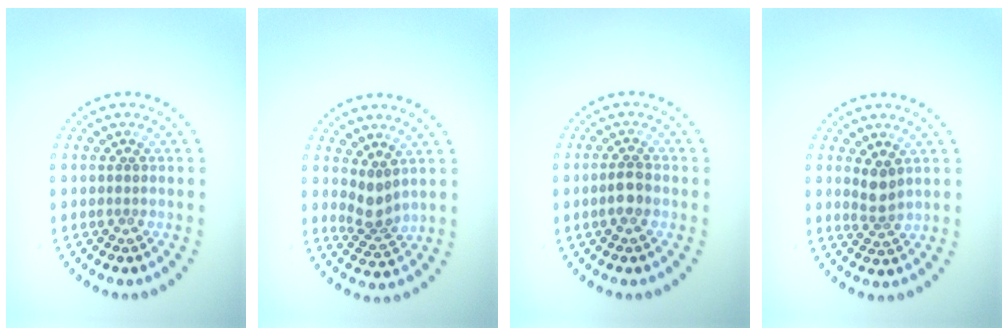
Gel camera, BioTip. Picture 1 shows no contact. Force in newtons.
{"total": 2.4, "press": 1.9, "slide": 1.6}
{"total": 1.9, "press": 1.9, "slide": 0.6}
{"total": 2.1, "press": 1.6, "slide": 1.2}